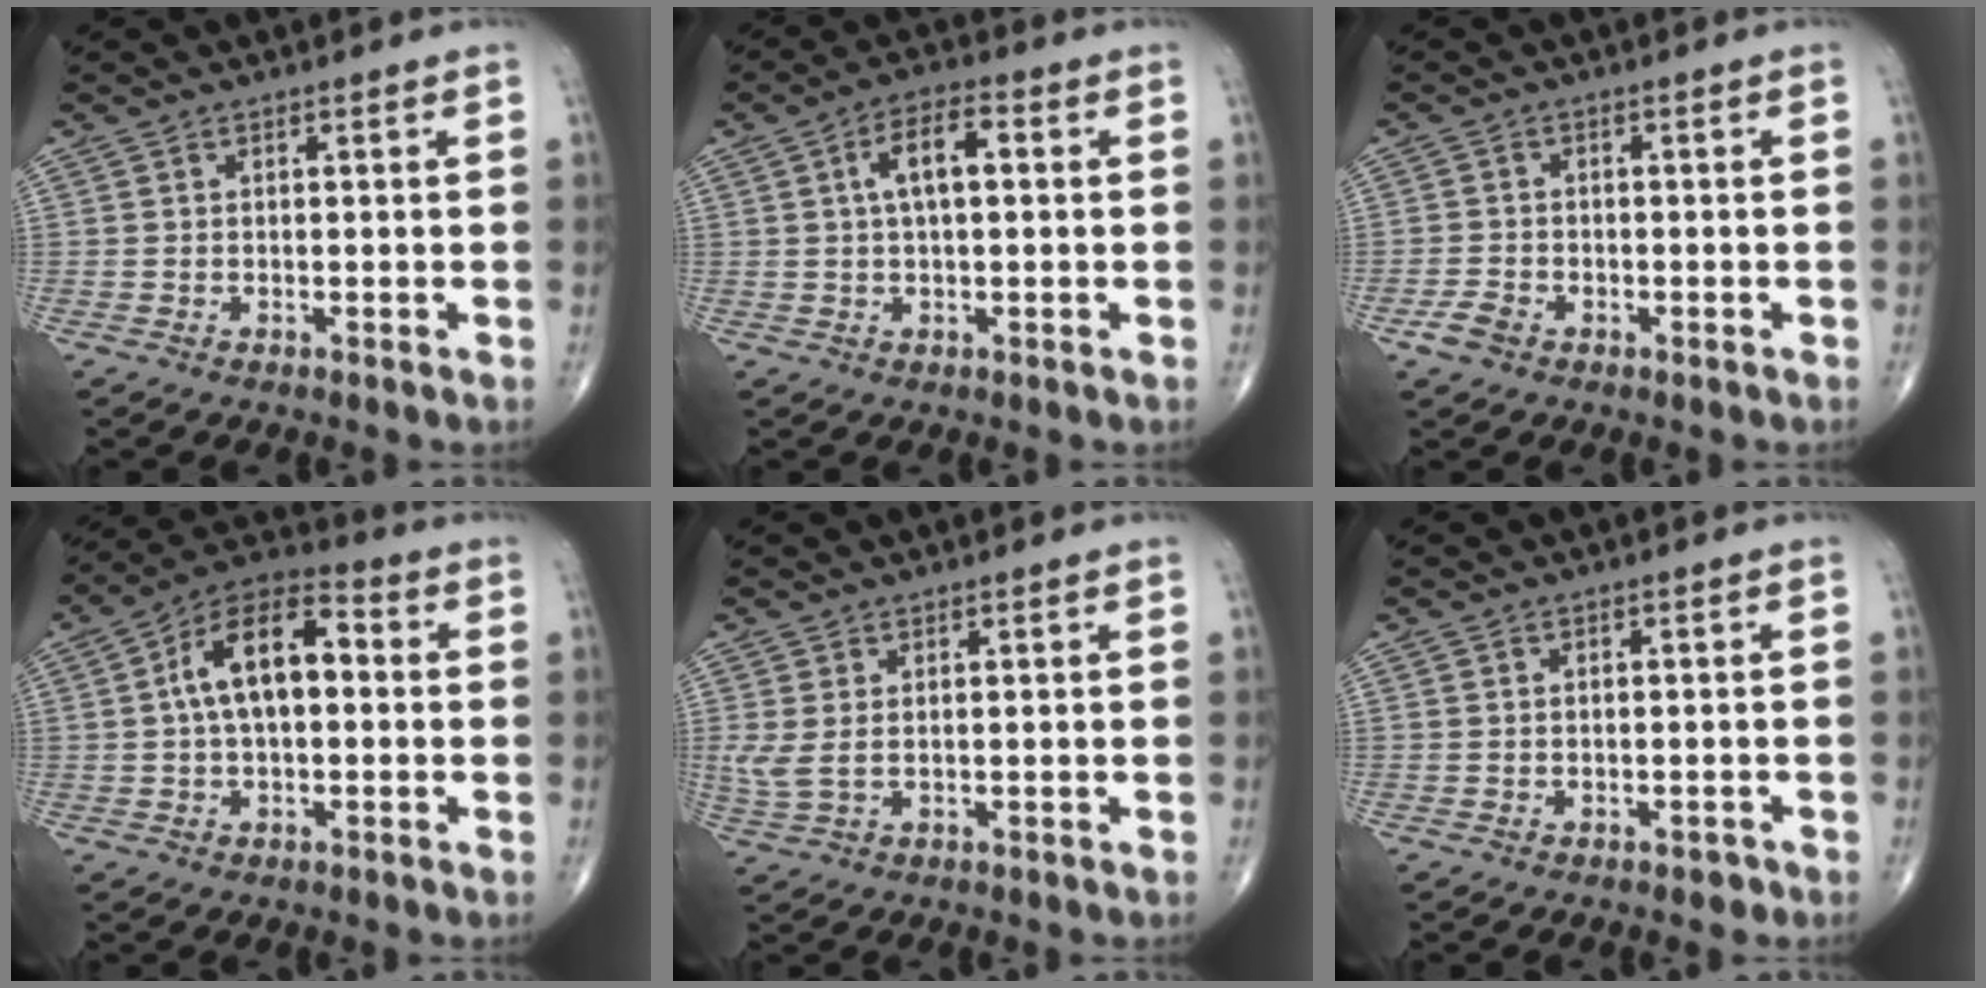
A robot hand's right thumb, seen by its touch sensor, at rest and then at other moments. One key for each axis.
{"total": 7.1, "fx": 1.3, "fy": 3.0, "fz": 6.2, "tx": -0.108, "ty": 0.015, "tz": 0.018}
{"total": 3.1, "fx": -1.6, "fy": 2.2, "fz": 1.6, "tx": -0.031, "ty": 0.009, "tz": -0.030}
{"total": 13.2, "fx": 1.3, "fy": 7.0, "fz": 11.1, "tx": -0.183, "ty": 0.034, "tz": 0.009}
{"total": 3.5, "fx": 0.5, "fy": 1.6, "fz": 3.1, "tx": -0.090, "ty": 0.004, "tz": 0.018}
{"total": 1.1, "fx": -0.7, "fy": 0.6, "fz": 0.5, "tx": -0.006, "ty": 0.006, "tz": -0.008}